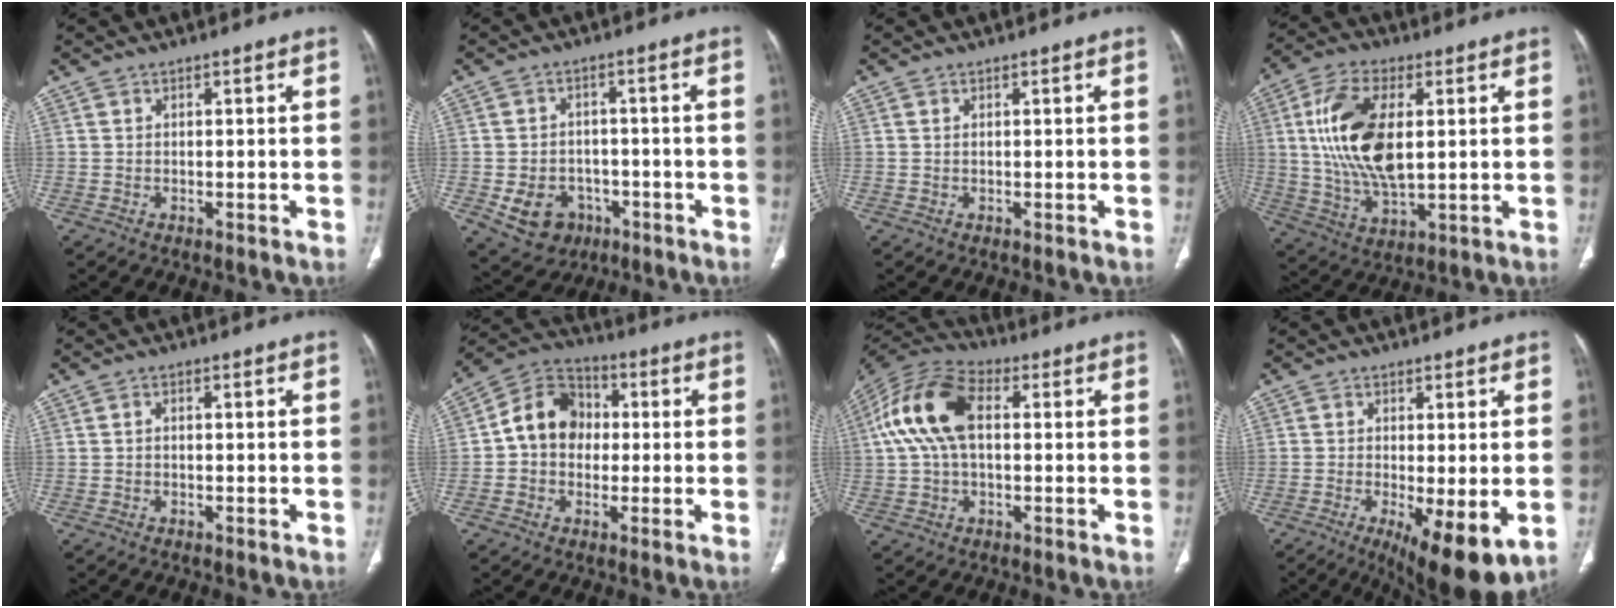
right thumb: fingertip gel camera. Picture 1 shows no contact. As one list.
[{"total": 9.0, "force": [-3.3, 7.4, 3.9], "torque": [-0.050, 0.025, -0.036]}, {"total": 0.0}, {"total": 16.8, "force": [2.7, 8.3, 14.3], "torque": [-0.280, -0.007, 0.056]}, {"total": 0.7, "force": [-0.1, 0.5, 0.5], "torque": [-0.008, 0.001, -0.005]}, {"total": 11.2, "force": [0.3, 9.2, 6.3], "torque": [-0.083, 0.032, -0.009]}, {"total": 14.3, "force": [2.0, 8.3, 11.5], "torque": [-0.236, 0.034, 0.030]}, {"total": 11.7, "force": [-3.5, 3.4, 10.6], "torque": [-0.160, -0.023, -0.047]}]